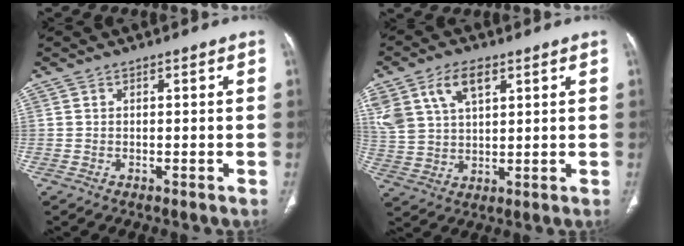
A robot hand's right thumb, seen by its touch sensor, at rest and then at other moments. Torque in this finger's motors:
{"motor_torque": [1.42, 1.36, 1.10, 0.94, 0.10]}